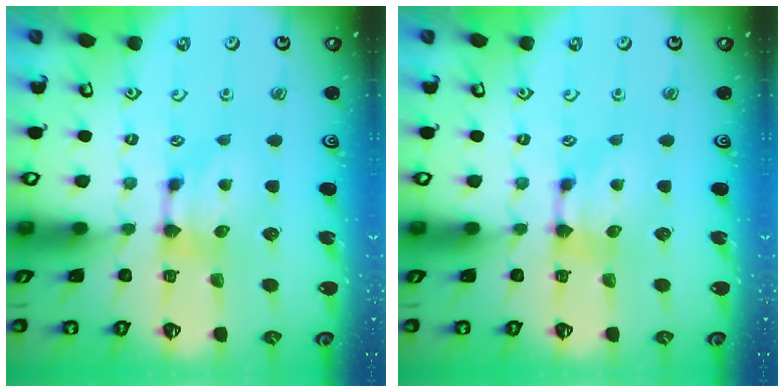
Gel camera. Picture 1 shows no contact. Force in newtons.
{"total": 0.0}